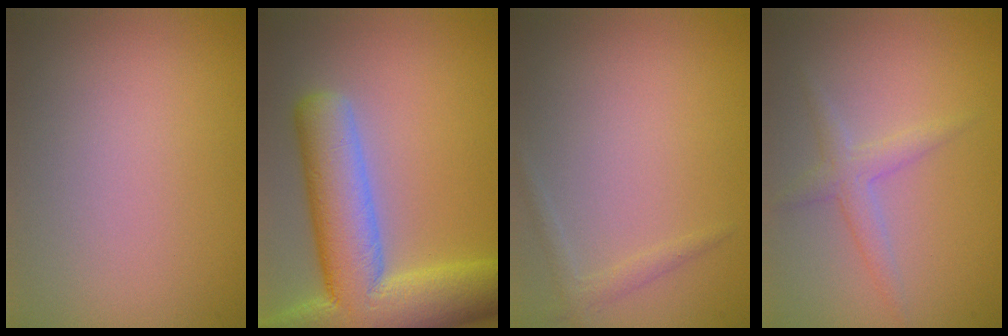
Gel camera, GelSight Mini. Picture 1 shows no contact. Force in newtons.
{"total": 11.9, "press": 11.8, "slide": 0.9}
{"total": 1.0, "press": 1.0, "slide": 0.1}
{"total": 2.0, "press": 2.0, "slide": 0.1}